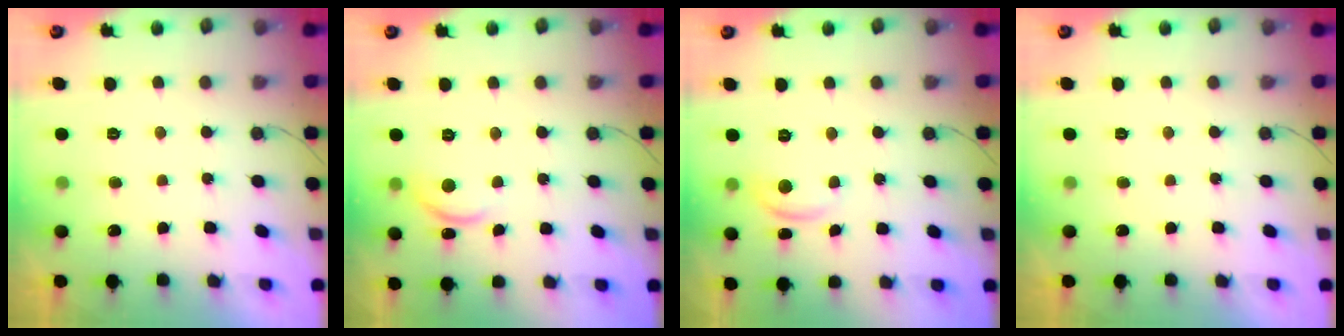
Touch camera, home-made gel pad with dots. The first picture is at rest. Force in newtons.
{"total": 10.1, "press": 10.0, "slide": 0.8}
{"total": 6.6, "press": 6.6, "slide": 0.3}
{"total": 0.0}